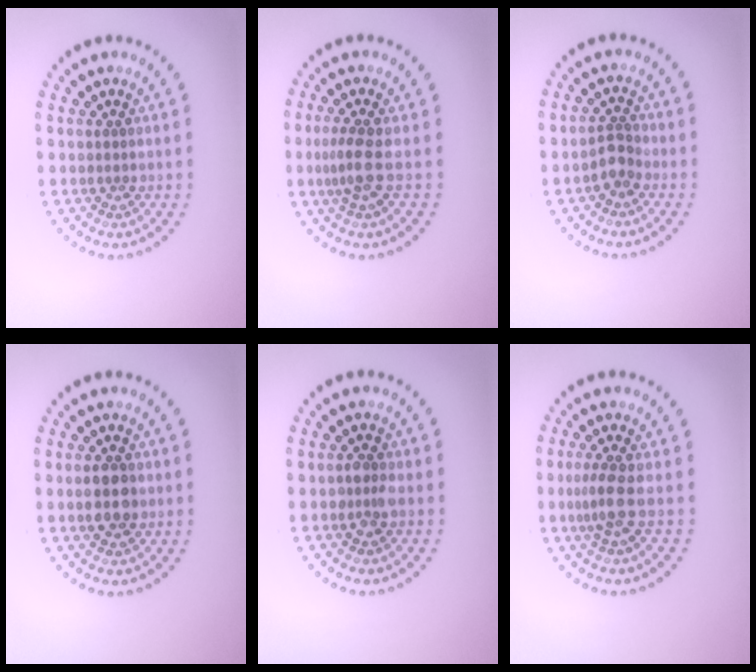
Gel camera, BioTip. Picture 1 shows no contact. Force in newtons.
{"total": 2.2, "press": 1.7, "slide": 1.4}
{"total": 1.9, "press": 1.6, "slide": 1.0}
{"total": 3.2, "press": 3.2, "slide": 0.1}
{"total": 1.4, "press": 1.4, "slide": 0.2}
{"total": 2.2, "press": 1.7, "slide": 1.4}